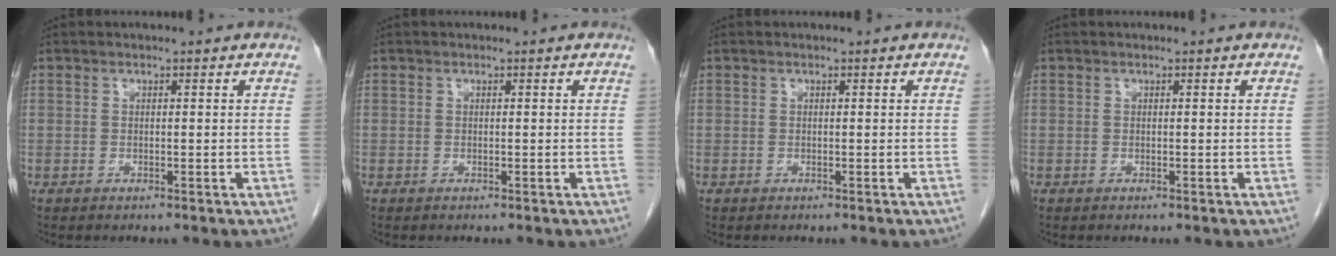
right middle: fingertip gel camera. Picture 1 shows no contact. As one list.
[{"total": 0.0}, {"total": 0.0}, {"total": 0.0}]